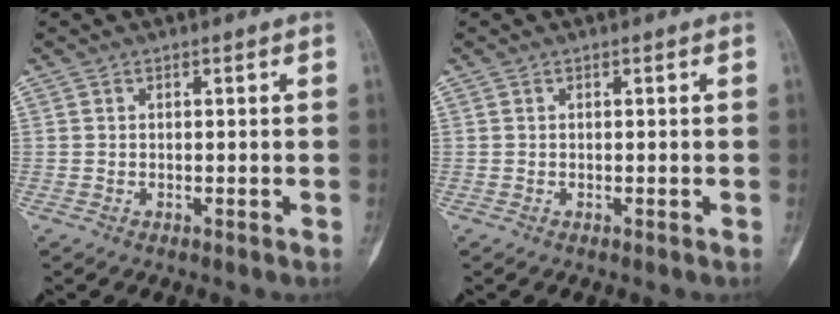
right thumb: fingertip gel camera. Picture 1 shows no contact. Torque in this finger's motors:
{"motor_torque": [0.04, 0.01, 0.06, -0.05, 0.00]}